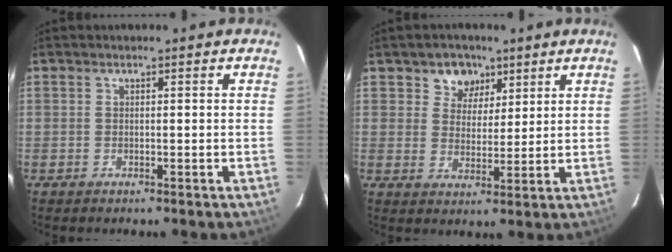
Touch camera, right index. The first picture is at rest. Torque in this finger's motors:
{"motor_torque": [0.10, 0.09, 0.02, 0.02]}